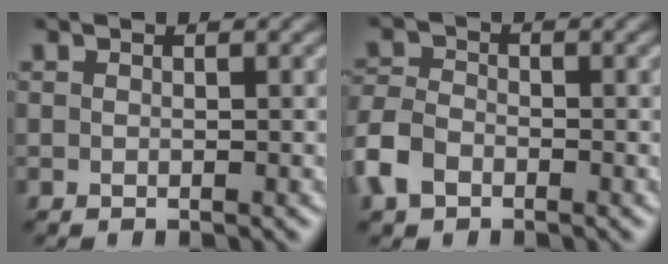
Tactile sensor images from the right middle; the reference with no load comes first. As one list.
[{"total": 4.0, "force": [-2.1, 2.6, 2.1], "torque": [-0.052, 0.000, -0.055]}]